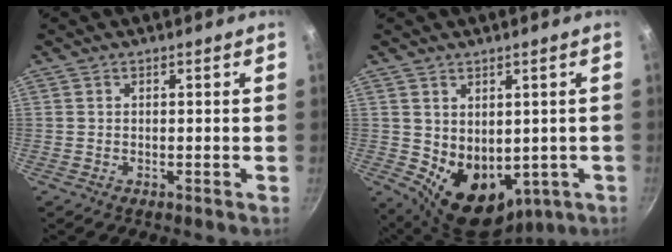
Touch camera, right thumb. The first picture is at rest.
{"total": 11.1, "force": [-0.1, 8.2, 7.6], "torque": [-0.086, -0.020, 0.029]}